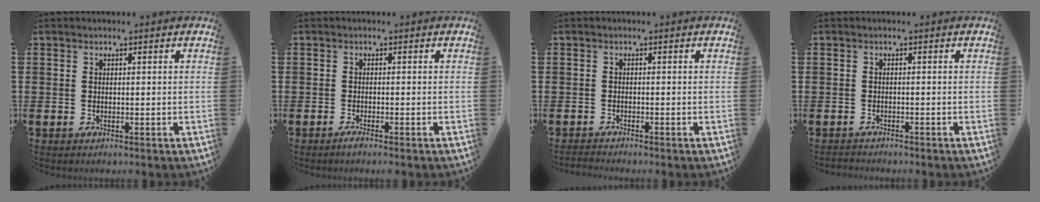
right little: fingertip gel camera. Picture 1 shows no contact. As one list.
[{"total": 0.9, "force": [-0.6, 0.0, 0.7], "torque": [-0.011, -0.003, -0.011]}, {"total": 0.8, "force": [-0.7, 0.0, 0.1], "torque": [-0.003, -0.003, -0.015]}, {"total": 0.7, "force": [-0.7, 0.1, -0.1], "torque": [-0.002, 0.000, -0.016]}]